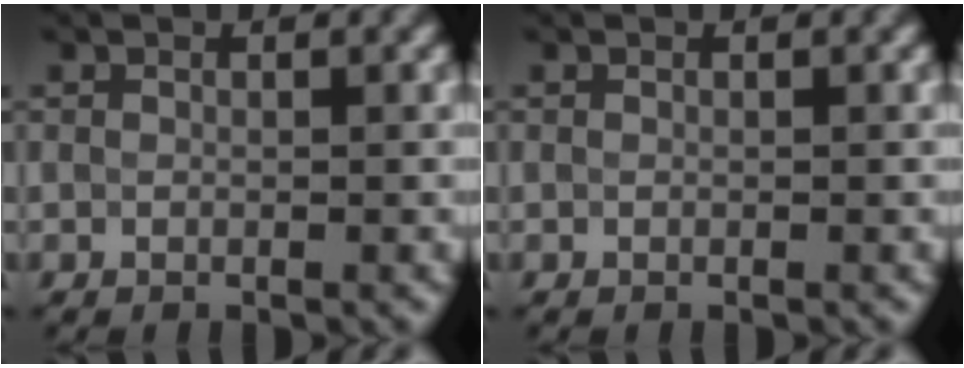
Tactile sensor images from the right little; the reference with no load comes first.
{"total": 0.0}